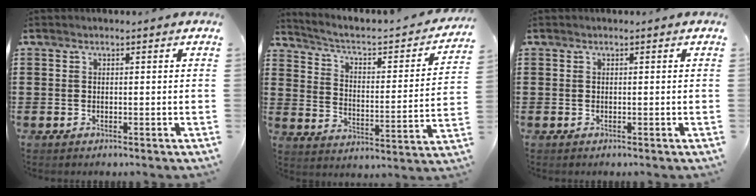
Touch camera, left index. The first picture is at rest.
{"total": 3.2, "force": [2.2, 1.1, 2.1], "torque": [-0.057, -0.023, 0.024]}
{"total": 0.0}